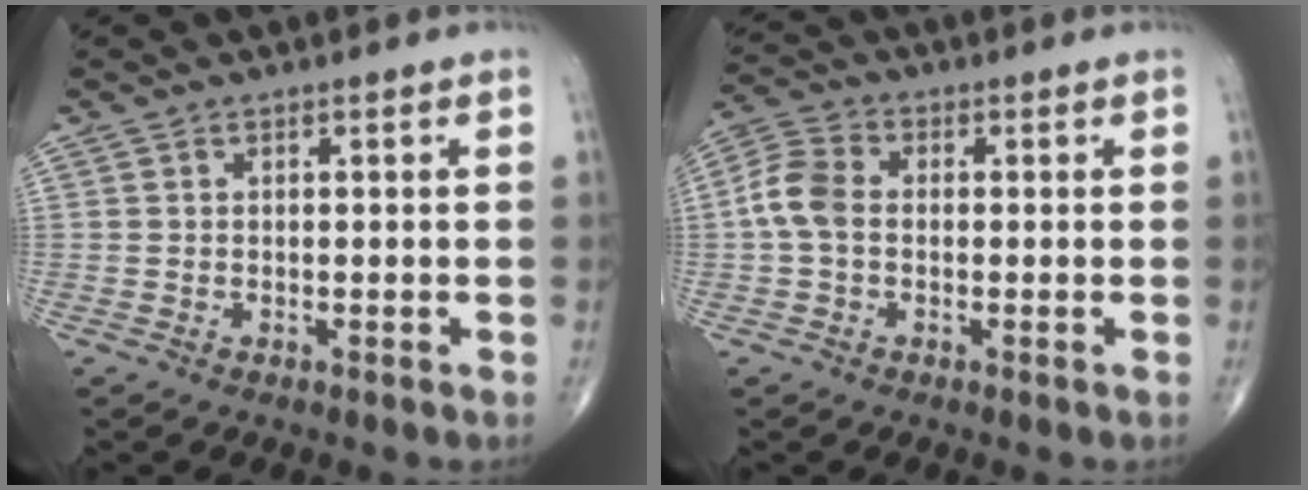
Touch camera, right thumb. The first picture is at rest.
{"total": 6.3, "force": [-0.4, 4.4, 4.5], "torque": [-0.095, 0.017, -0.018]}